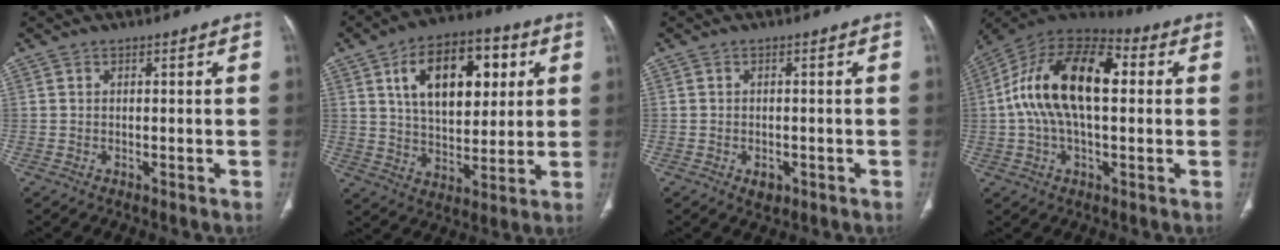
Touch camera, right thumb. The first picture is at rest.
{"total": 18.9, "force": [6.2, 10.7, 14.2], "torque": [-0.181, -0.006, 0.102]}
{"total": 2.3, "force": [-1.0, 1.6, 1.4], "torque": [-0.011, 0.002, -0.007]}
{"total": 20.1, "force": [2.4, 10.3, 17.0], "torque": [-0.307, 0.037, 0.031]}